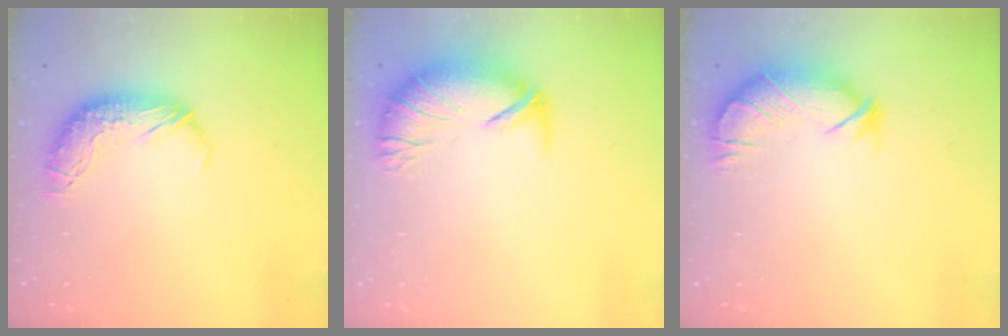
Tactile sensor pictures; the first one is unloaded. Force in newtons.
{"total": 2.8, "press": 1.7, "slide": 2.3}
{"total": 3.9, "press": 3.3, "slide": 2.0}